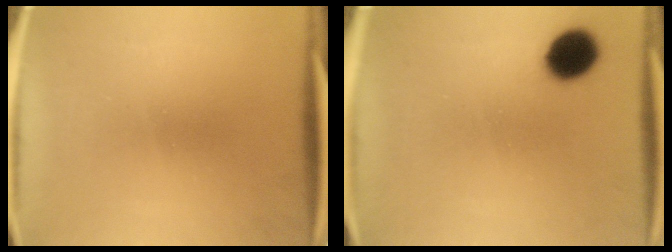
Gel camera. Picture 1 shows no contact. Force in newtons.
{"total": 8.5}